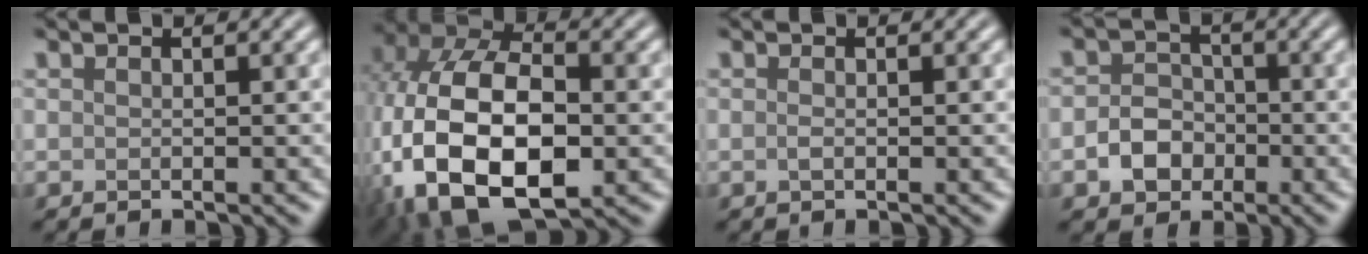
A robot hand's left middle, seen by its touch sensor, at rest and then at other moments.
{"total": 15.8, "force": [-3.4, 9.9, 11.8], "torque": [-0.244, -0.019, -0.055]}
{"total": 0.5, "force": [-0.1, 0.1, 0.5], "torque": [-0.012, -0.001, -0.003]}
{"total": 3.1, "force": [-1.1, 2.5, 1.4], "torque": [-0.020, 0.004, -0.022]}